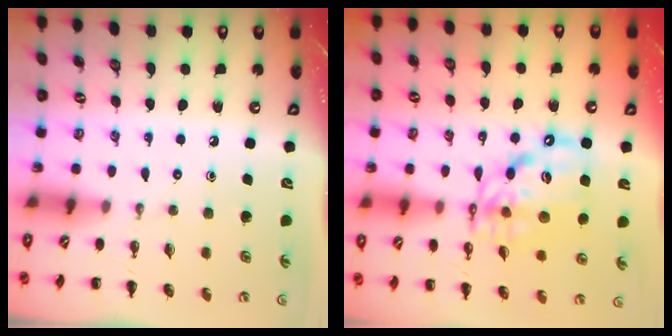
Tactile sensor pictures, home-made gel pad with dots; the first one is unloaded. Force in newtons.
{"total": 12.5, "press": 12.0, "slide": 3.4}